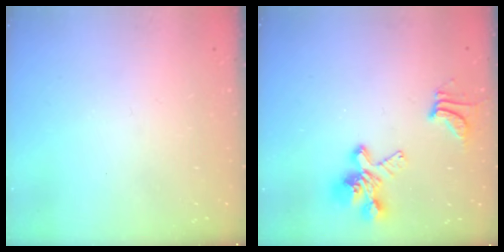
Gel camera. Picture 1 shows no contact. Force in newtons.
{"total": 7.1, "press": 6.8, "slide": 2.1}